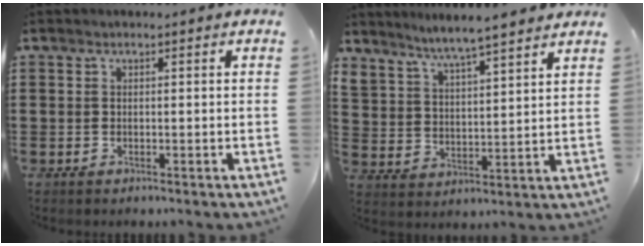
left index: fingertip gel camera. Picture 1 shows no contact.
{"total": 4.7, "force": [4.7, -0.5, 0.6], "torque": [-0.033, -0.033, 0.079]}